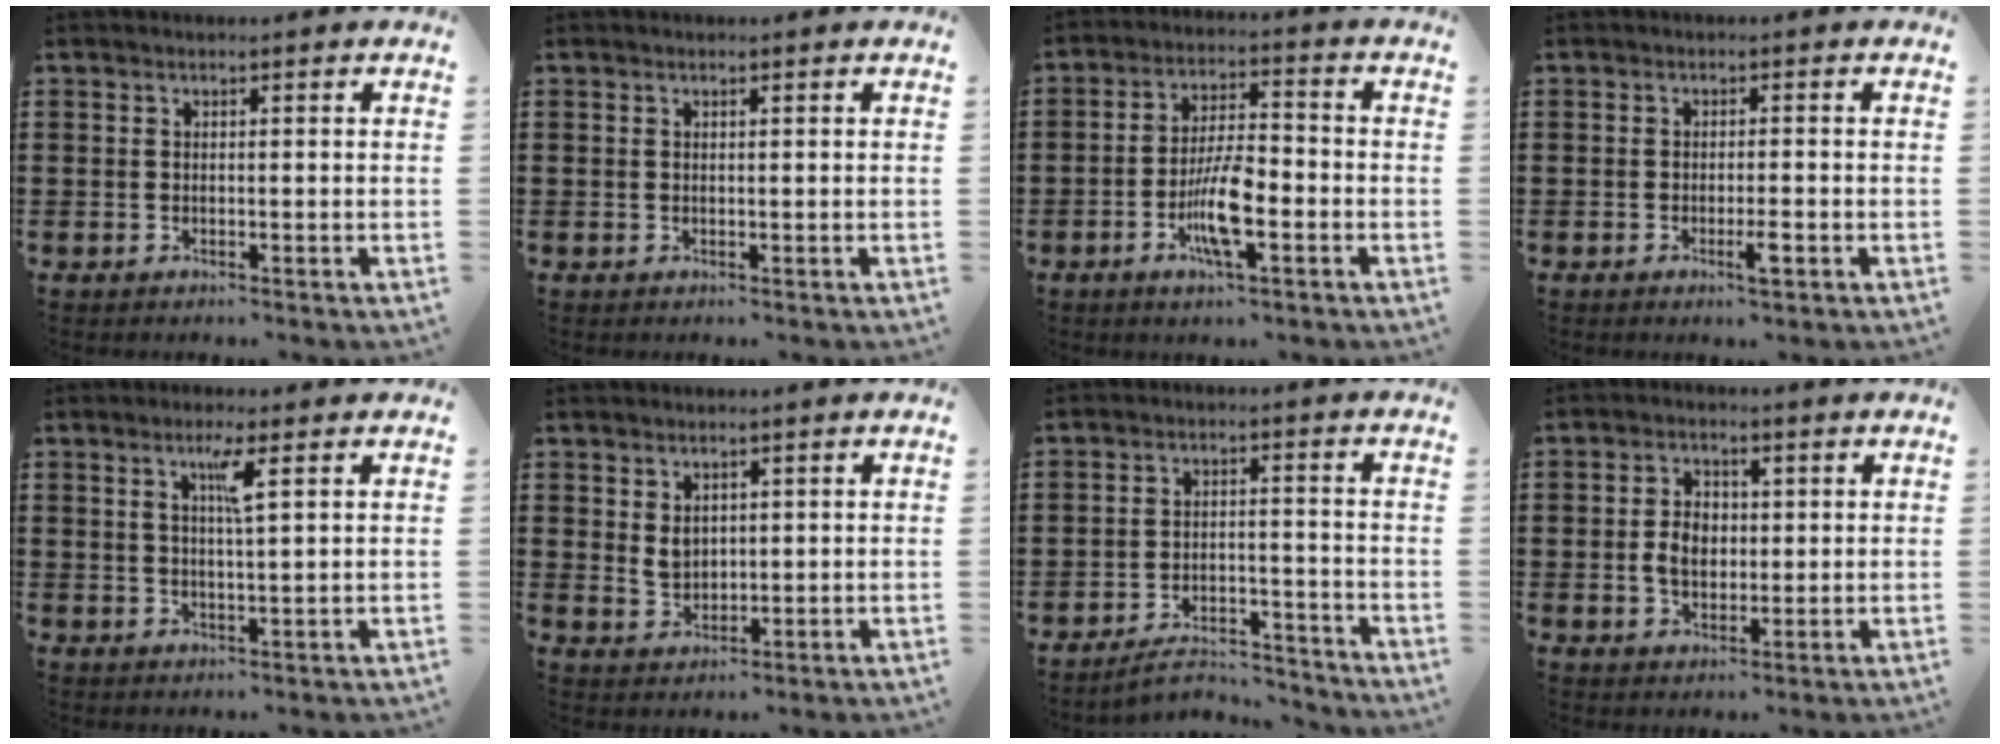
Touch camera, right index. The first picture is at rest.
{"total": 0.0}
{"total": 8.5, "force": [-3.0, 2.3, 7.6], "torque": [-0.156, -0.008, -0.057]}
{"total": 2.6, "force": [-1.3, 0.3, 2.3], "torque": [-0.045, -0.004, -0.024]}
{"total": 3.9, "force": [1.7, 0.2, 3.5], "torque": [-0.066, -0.002, 0.023]}
{"total": 2.7, "force": [1.0, 2.0, 1.6], "torque": [-0.029, 0.001, 0.019]}
{"total": 4.9, "force": [-4.6, 1.0, 1.3], "torque": [-0.029, 0.004, -0.091]}
{"total": 4.3, "force": [0.0, 3.1, 3.0], "torque": [-0.057, 0.008, -0.004]}